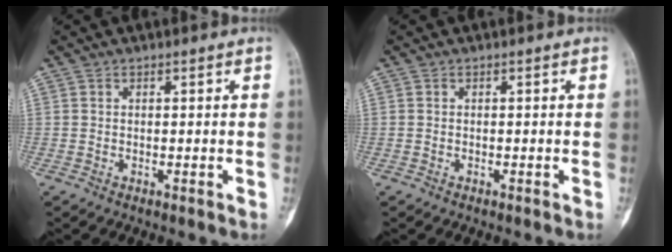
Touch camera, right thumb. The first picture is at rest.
{"total": 0.0}